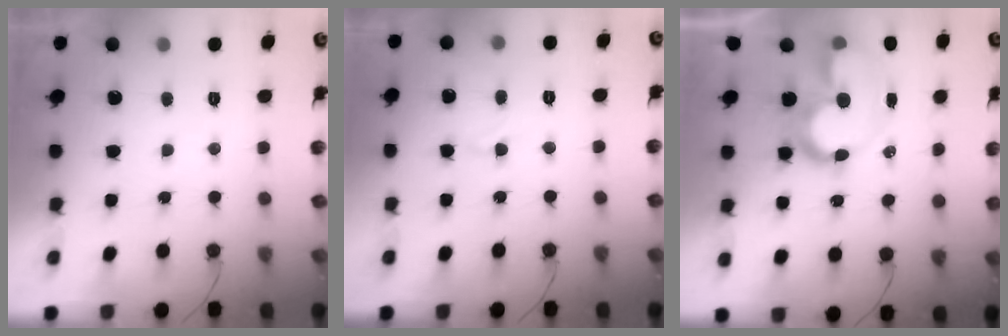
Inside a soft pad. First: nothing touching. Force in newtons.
{"total": 4.1, "press": 4.1, "slide": 0.4}
{"total": 10.1, "press": 9.8, "slide": 2.4}